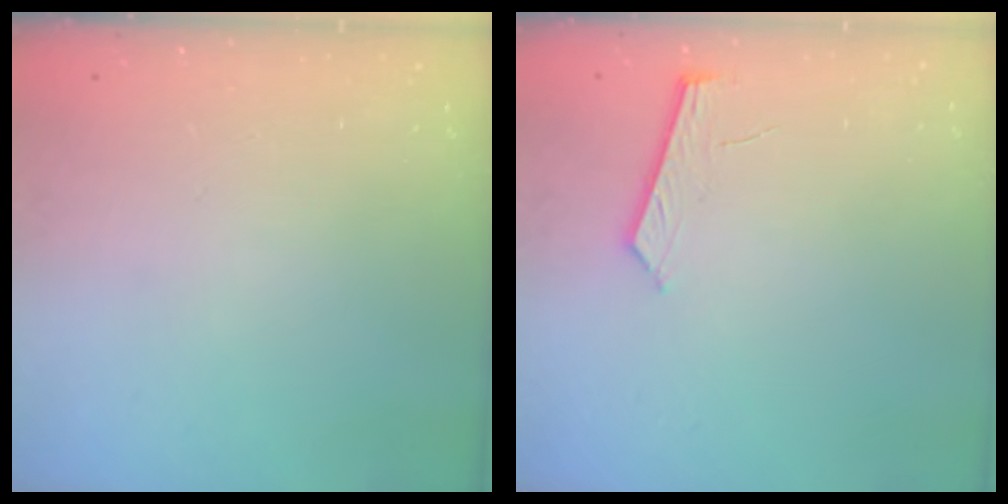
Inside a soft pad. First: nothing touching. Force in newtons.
{"total": 4.4, "press": 4.4, "slide": 0.5}